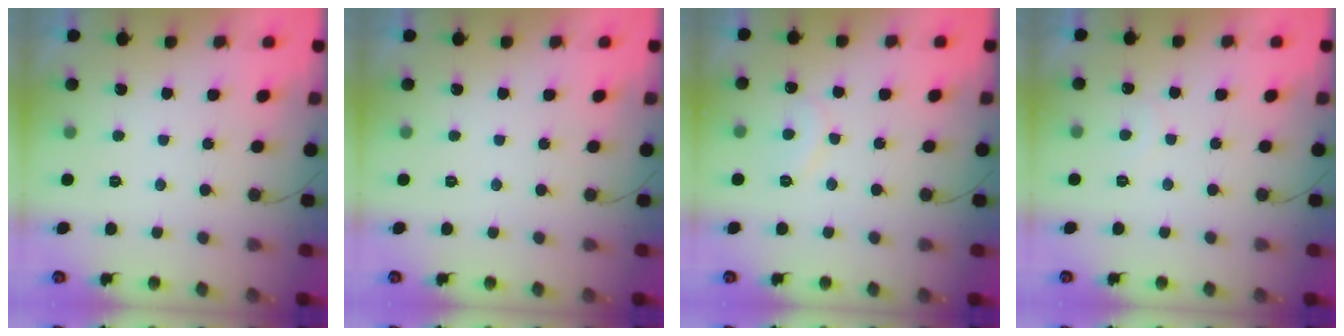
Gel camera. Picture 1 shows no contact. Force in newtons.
{"total": 0.0}
{"total": 6.0, "press": 6.0, "slide": 0.4}
{"total": 4.1, "press": 4.1, "slide": 0.4}